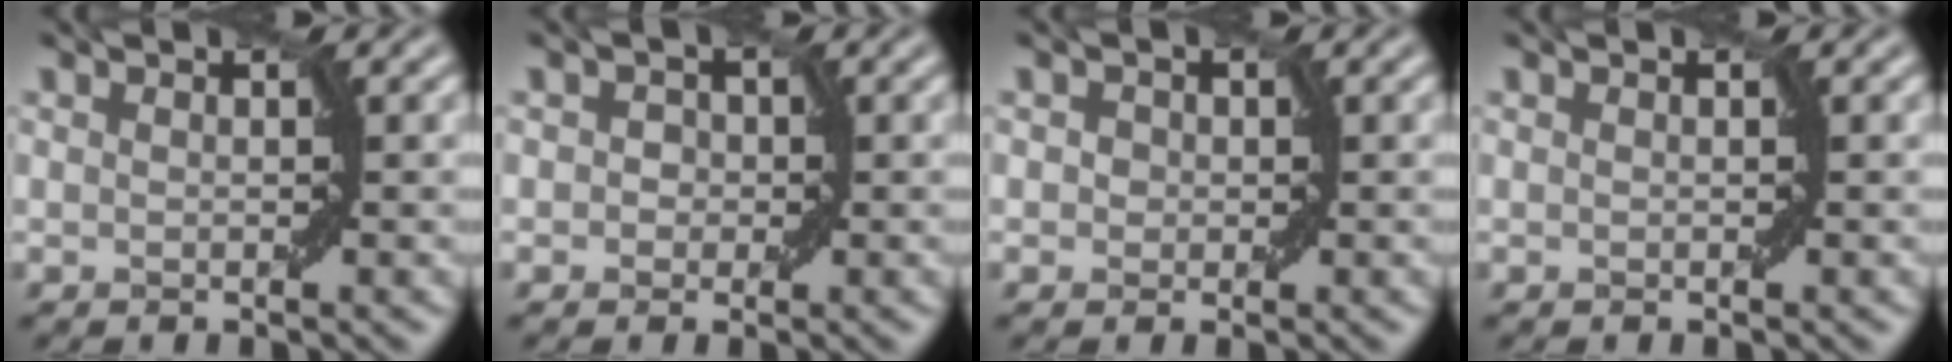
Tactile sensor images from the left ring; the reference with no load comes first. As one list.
[{"total": 1.4, "force": [0.1, 1.3, 0.4], "torque": [0.005, 0.006, -0.010]}, {"total": 1.1, "force": [0.1, 1.0, 0.3], "torque": [0.000, 0.002, -0.001]}, {"total": 0.0}]